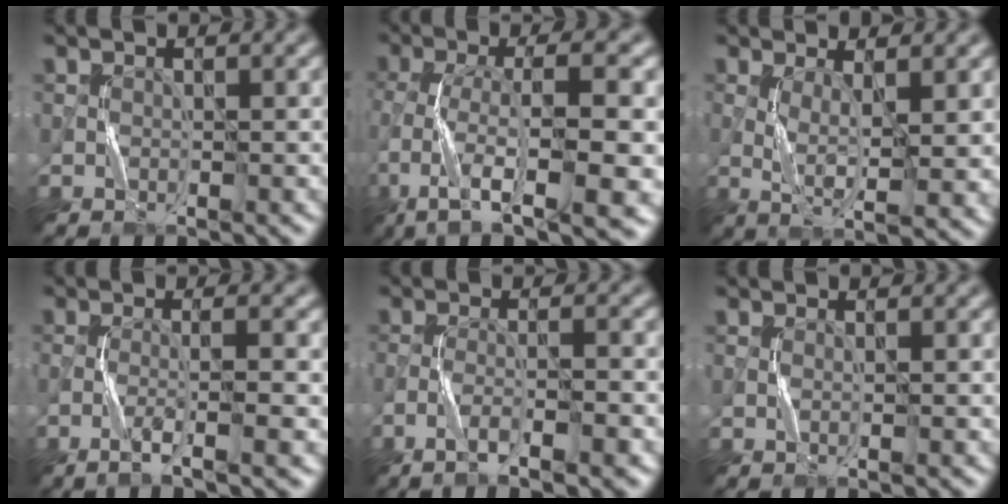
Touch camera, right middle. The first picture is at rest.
{"total": 10.0, "force": [-4.3, 2.7, 8.6], "torque": [-0.153, 0.004, -0.076]}
{"total": 4.6, "force": [0.7, 1.1, 4.4], "torque": [-0.084, -0.009, 0.016]}
{"total": 4.1, "force": [-1.5, 0.8, 3.8], "torque": [-0.062, 0.003, -0.035]}
{"total": 5.0, "force": [-2.7, 1.0, 4.1], "torque": [-0.068, 0.004, -0.052]}
{"total": 0.7, "force": [0.2, 0.1, 0.7], "torque": [-0.013, -0.003, 0.002]}